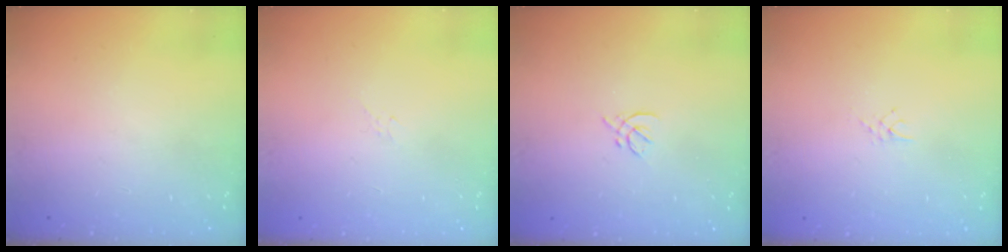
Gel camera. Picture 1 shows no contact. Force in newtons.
{"total": 2.1, "press": 2.0, "slide": 0.6}
{"total": 2.0, "press": 1.9, "slide": 0.7}
{"total": 2.4, "press": 2.4, "slide": 0.4}